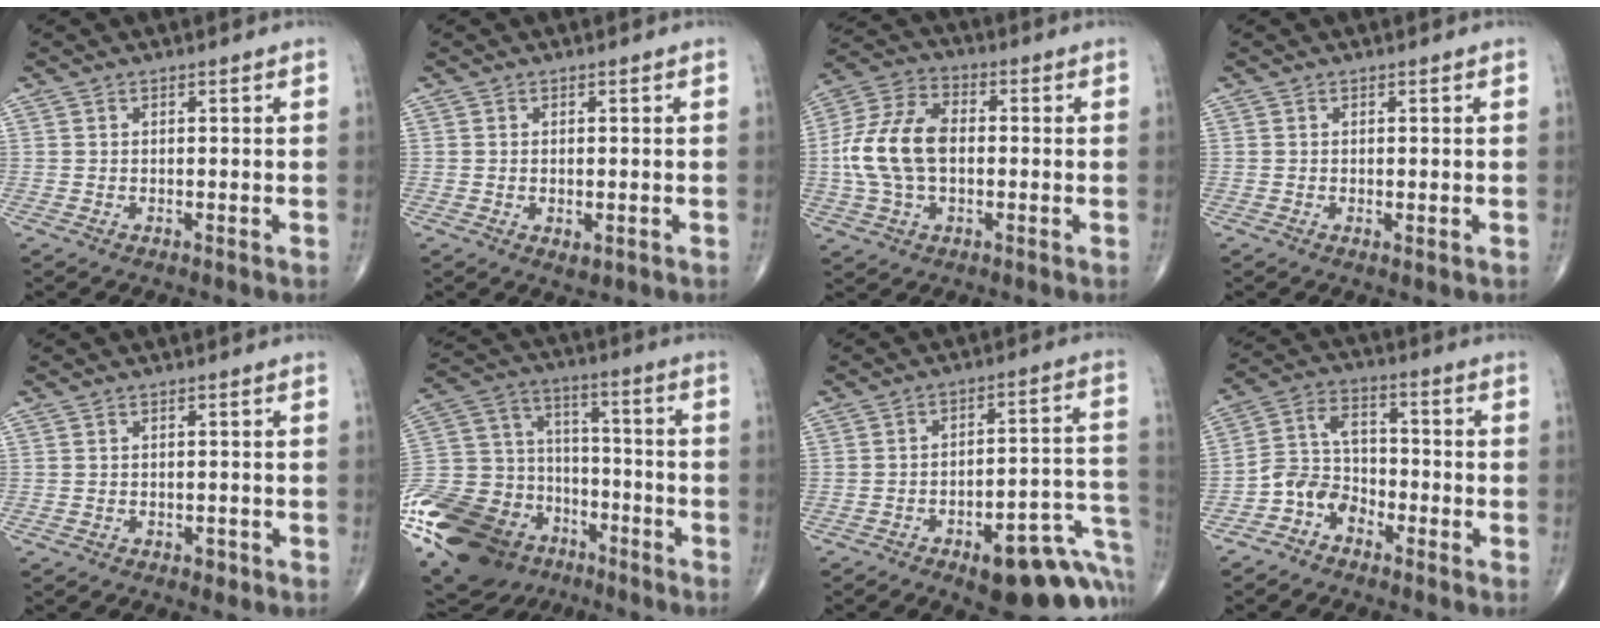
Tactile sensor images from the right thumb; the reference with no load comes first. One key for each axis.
{"total": 2.0, "fx": -0.4, "fy": 1.1, "fz": 1.6, "tx": -0.027, "ty": -0.004, "tz": -0.003}
{"total": 13.8, "fx": -0.6, "fy": 8.7, "fz": 10.7, "tx": -0.217, "ty": 0.028, "tz": -0.014}
{"total": 0.9, "fx": -0.1, "fy": 0.3, "fz": 0.8, "tx": -0.017, "ty": -0.005, "tz": -0.001}
{"total": 1.1, "fx": -0.6, "fy": 0.8, "fz": 0.5, "tx": -0.008, "ty": 0.004, "tz": -0.008}
{"total": 32.1, "fx": -16.8, "fy": 21.8, "fz": 16.5, "tx": -0.417, "ty": 0.058, "tz": -0.290}
{"total": 20.2, "fx": -9.6, "fy": 7.8, "fz": 16.0, "tx": -0.125, "ty": 0.078, "tz": -0.115}
{"total": 7.4, "fx": -4.2, "fy": 5.2, "fz": 3.2, "tx": -0.048, "ty": 0.048, "tz": -0.090}